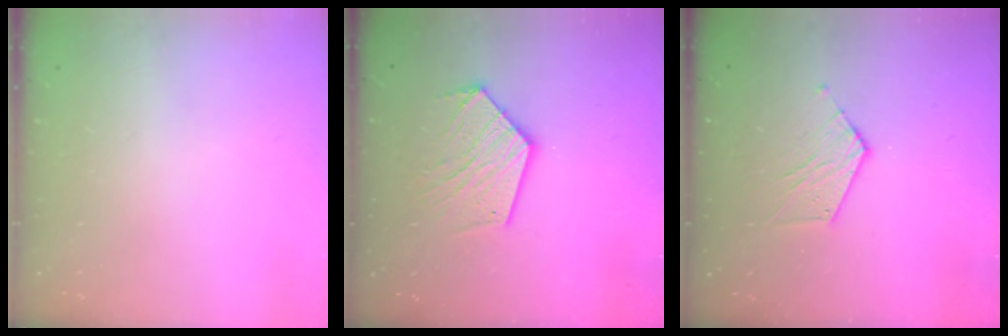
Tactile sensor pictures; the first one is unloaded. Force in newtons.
{"total": 14.2, "press": 14.1, "slide": 1.2}
{"total": 5.9, "press": 5.9, "slide": 0.4}